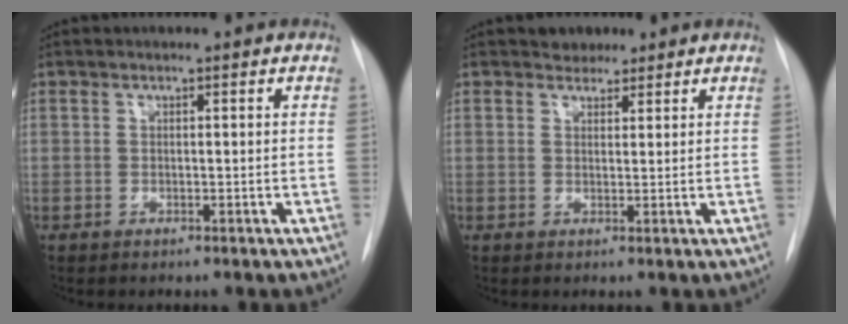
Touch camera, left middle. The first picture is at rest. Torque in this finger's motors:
{"motor_torque": [0.14, -0.13, -0.04, -0.01]}